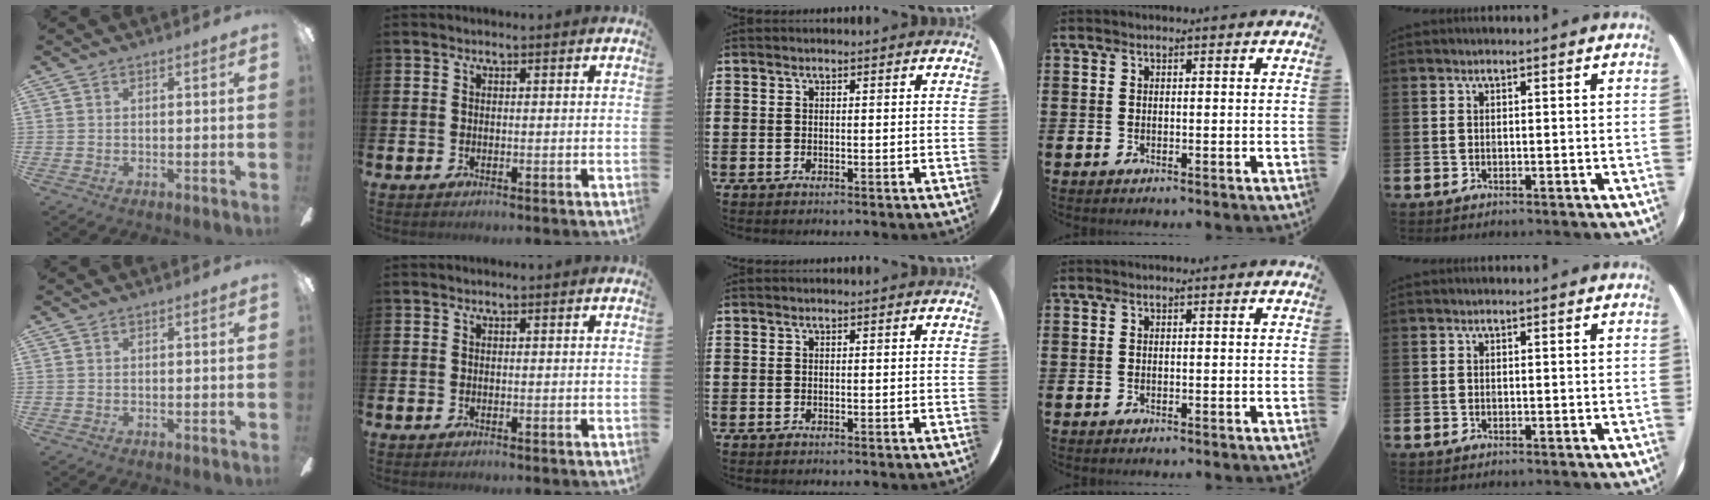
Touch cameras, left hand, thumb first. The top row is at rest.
{}